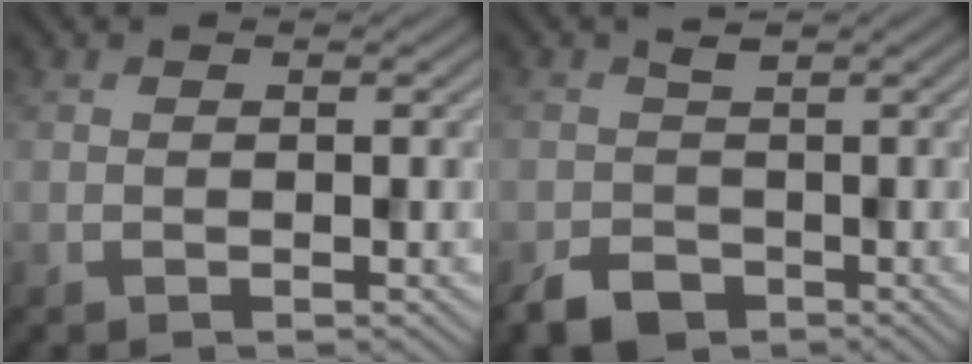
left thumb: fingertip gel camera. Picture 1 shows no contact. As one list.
[{"total": 3.5, "force": [-1.7, 2.4, 1.9], "torque": [-0.038, -0.005, -0.037]}]